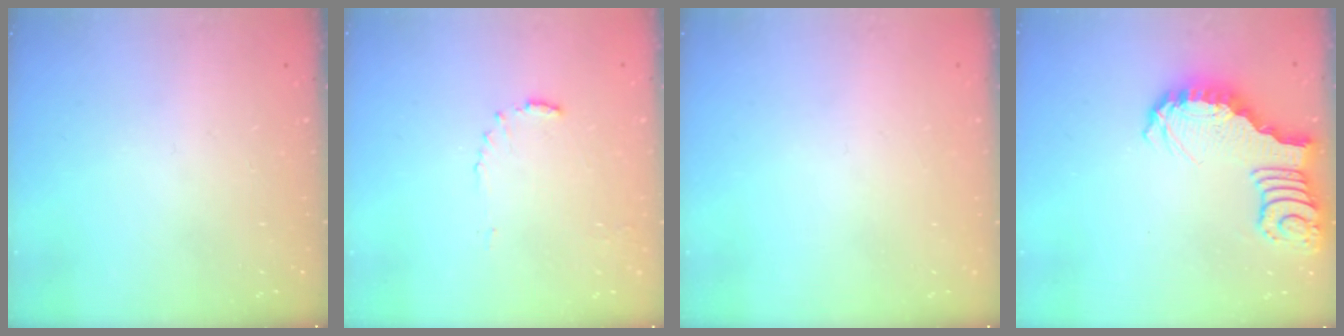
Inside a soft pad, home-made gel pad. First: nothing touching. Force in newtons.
{"total": 6.7, "press": 6.7, "slide": 0.5}
{"total": 0.0}
{"total": 3.3, "press": 3.3, "slide": 0.7}